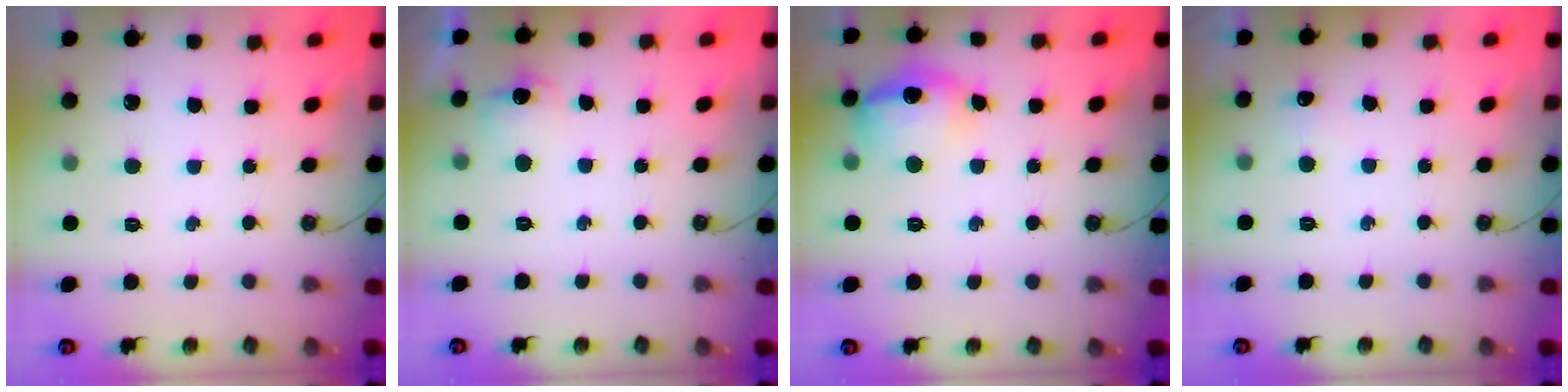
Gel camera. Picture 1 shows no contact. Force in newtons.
{"total": 7.2, "press": 7.1, "slide": 1.0}
{"total": 13.7, "press": 13.6, "slide": 1.0}
{"total": 4.3, "press": 4.2, "slide": 0.7}